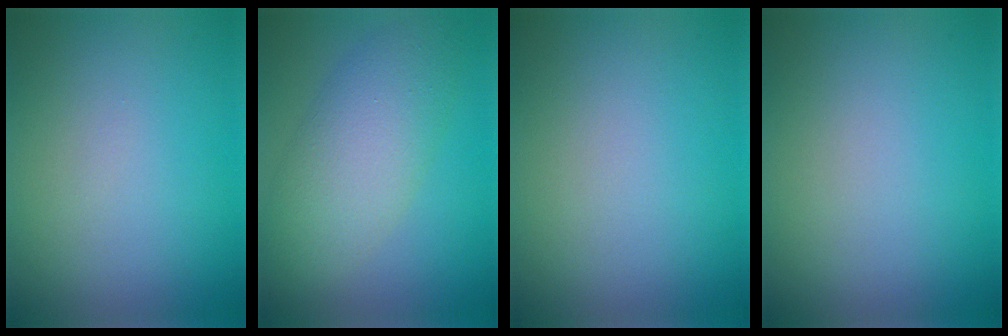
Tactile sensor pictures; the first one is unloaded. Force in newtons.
{"total": 6.2, "press": 6.2, "slide": 0.1}
{"total": 0.0}
{"total": 0.0}